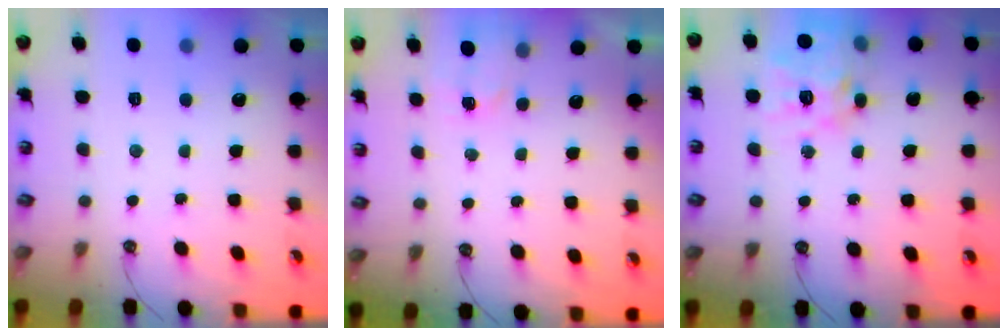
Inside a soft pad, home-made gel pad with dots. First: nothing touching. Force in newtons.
{"total": 2.3, "press": 2.3, "slide": 0.2}
{"total": 14.9, "press": 14.8, "slide": 1.3}